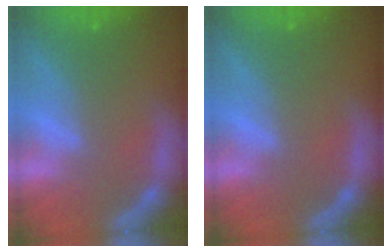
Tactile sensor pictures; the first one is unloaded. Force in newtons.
{"total": 0.0}